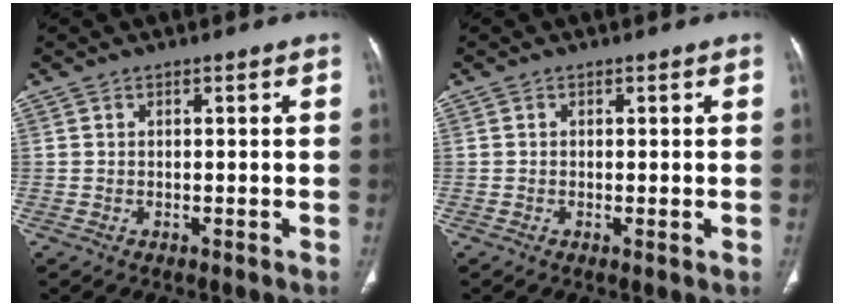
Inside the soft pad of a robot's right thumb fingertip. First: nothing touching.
{"total": 0.7, "force": [-0.1, 0.1, 0.7], "torque": [-0.016, -0.005, -0.003]}